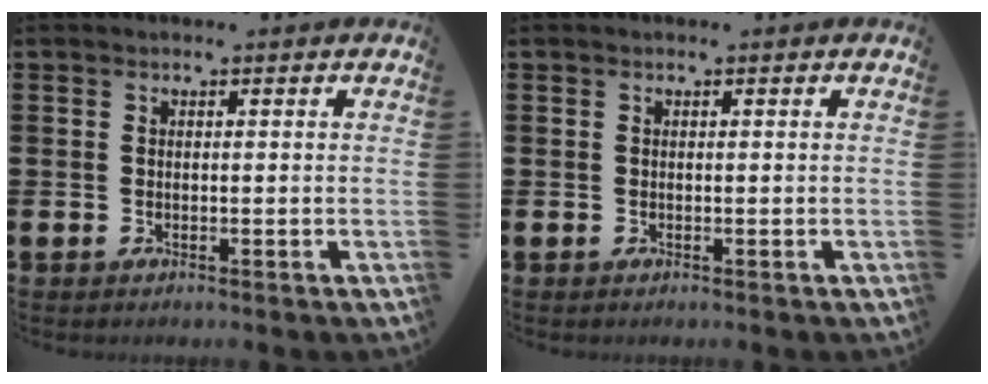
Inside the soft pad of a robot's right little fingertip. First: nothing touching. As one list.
[{"total": 0.0}]